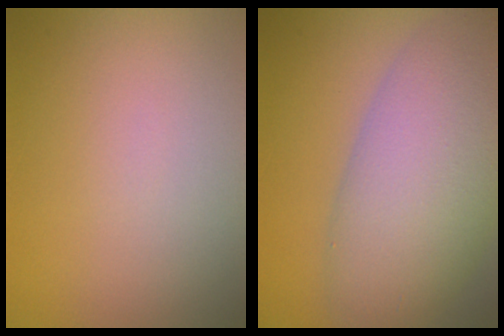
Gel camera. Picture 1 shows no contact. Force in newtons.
{"total": 10.3, "press": 10.3, "slide": 0.5}